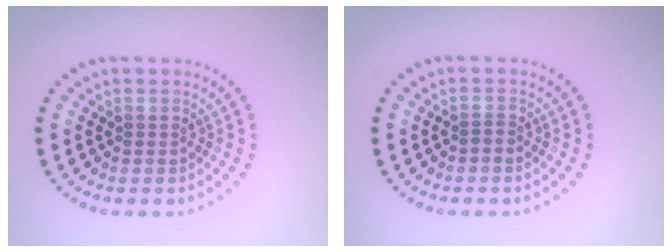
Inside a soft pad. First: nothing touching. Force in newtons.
{"total": 0.7, "press": 0.4, "slide": 0.6}